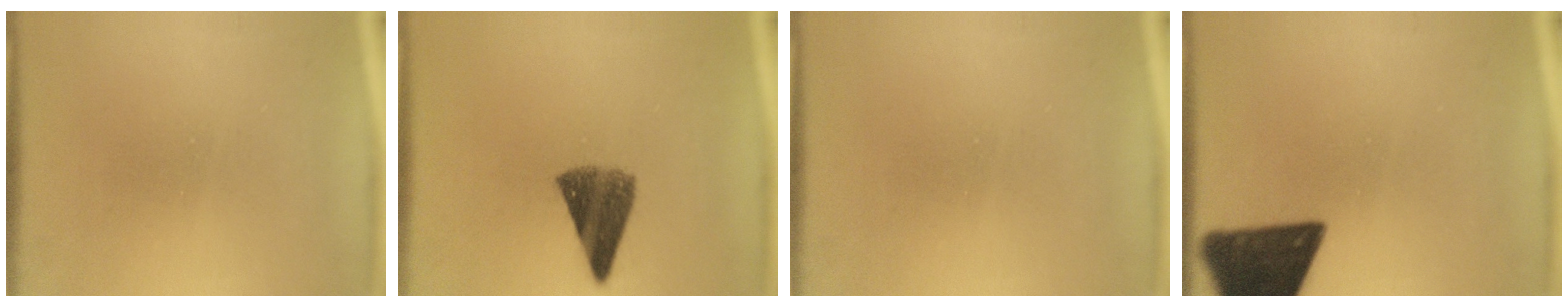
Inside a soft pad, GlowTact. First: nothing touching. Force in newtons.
{"total": 7.6}
{"total": 0.0}
{"total": 13.4}